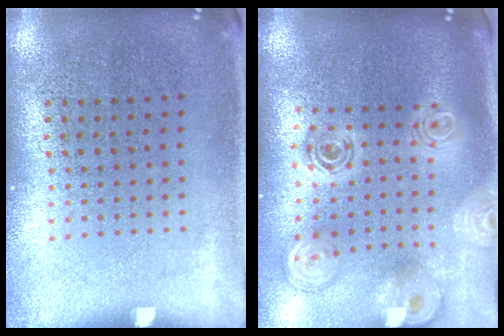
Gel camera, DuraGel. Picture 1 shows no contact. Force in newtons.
{"total": 2.6, "press": 1.9, "slide": 1.8}